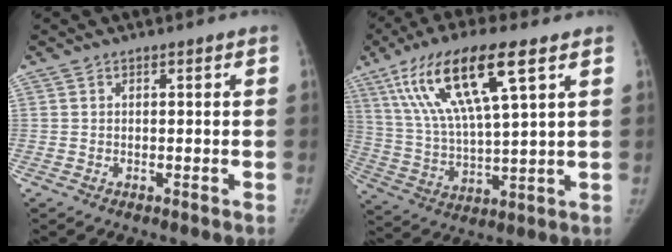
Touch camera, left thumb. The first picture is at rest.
{"total": 18.2, "force": [8.7, 4.3, 15.4], "torque": [-0.304, -0.016, 0.165]}